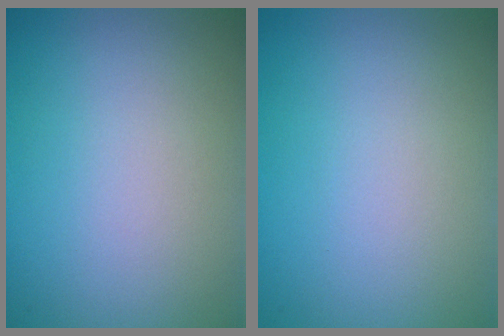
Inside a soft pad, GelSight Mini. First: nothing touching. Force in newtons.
{"total": 0.0}